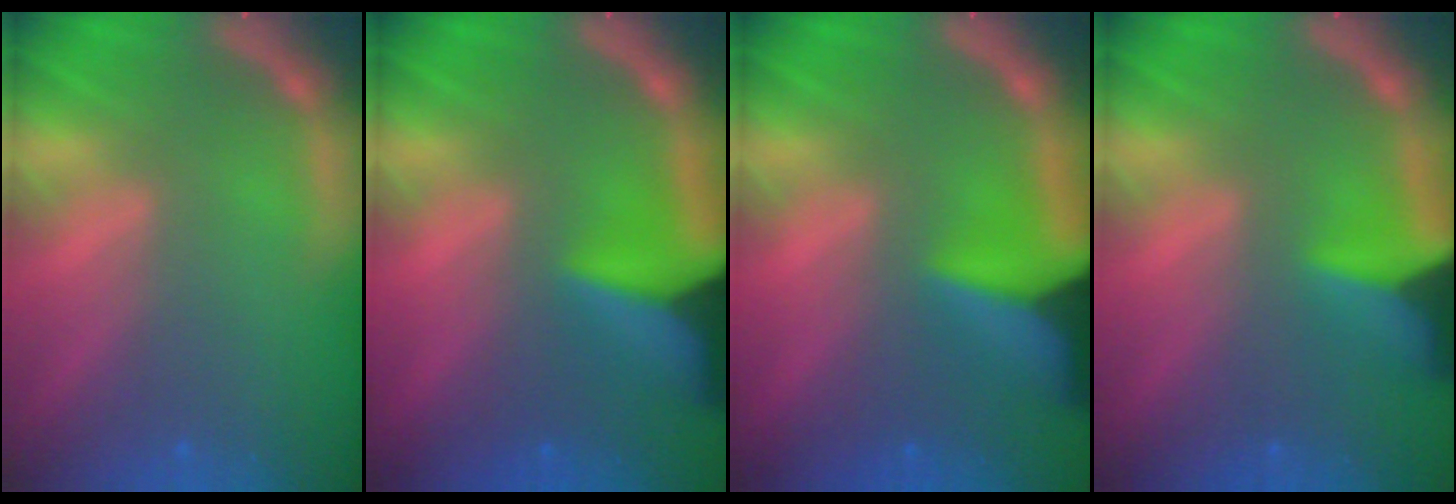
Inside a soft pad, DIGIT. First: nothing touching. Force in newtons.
{"total": 10.0}
{"total": 10.0}
{"total": 6.5}